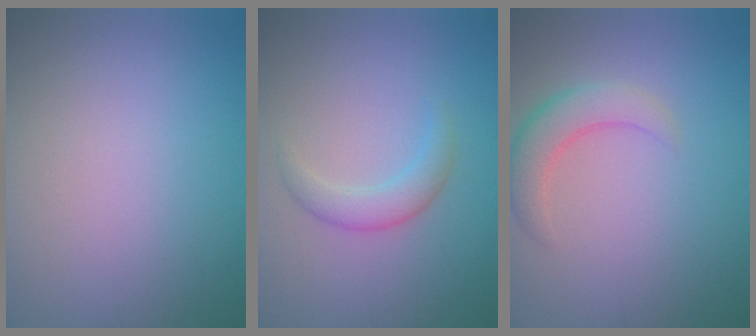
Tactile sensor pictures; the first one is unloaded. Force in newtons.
{"total": 2.2, "press": 2.2, "slide": 0.2}
{"total": 3.1, "press": 3.1, "slide": 0.3}